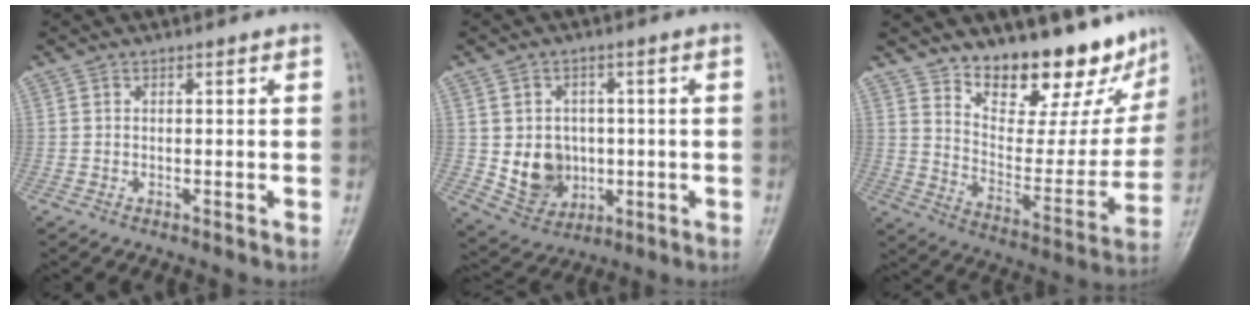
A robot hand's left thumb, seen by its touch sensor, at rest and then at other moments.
{"total": 8.9, "force": [-0.4, 7.7, 4.5], "torque": [-0.038, -0.001, 0.009]}
{"total": 19.7, "force": [15.9, 7.2, 9.2], "torque": [-0.076, -0.116, 0.234]}